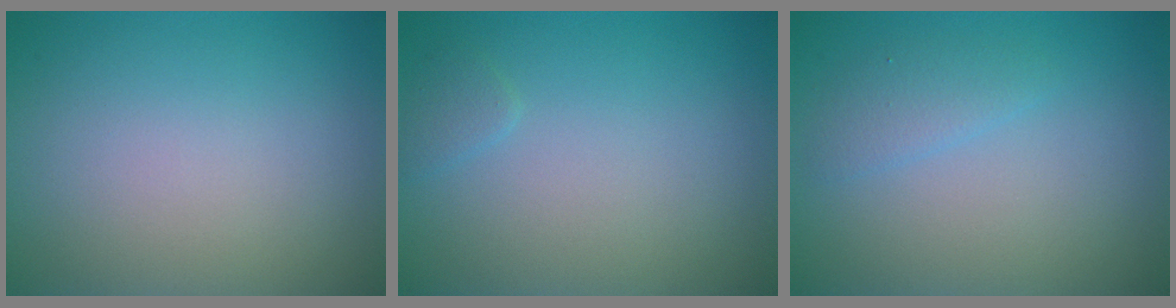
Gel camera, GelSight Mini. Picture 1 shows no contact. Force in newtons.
{"total": 0.8, "press": 0.8, "slide": 0.1}
{"total": 1.5, "press": 1.5, "slide": 0.1}